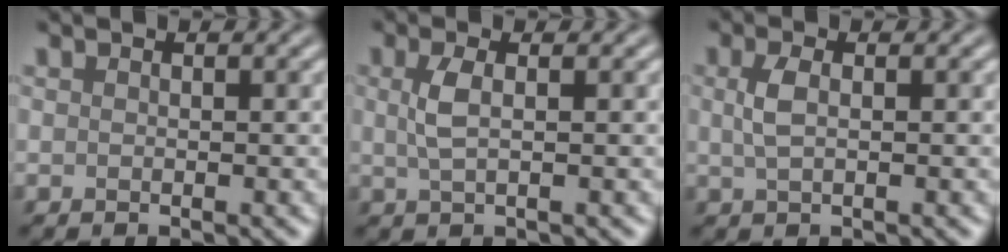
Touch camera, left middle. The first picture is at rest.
{"total": 2.0, "force": [0.4, 0.7, 1.8], "torque": [-0.042, 0.002, 0.009]}
{"total": 1.9, "force": [0.4, 0.9, 1.6], "torque": [-0.039, 0.002, 0.007]}